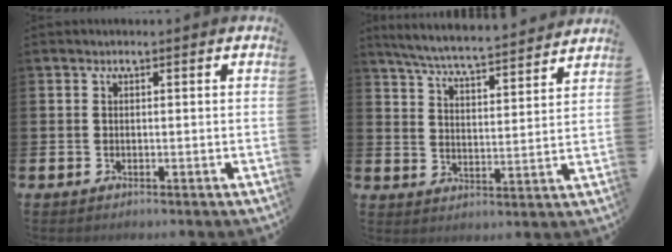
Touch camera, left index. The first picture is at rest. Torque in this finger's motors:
{"motor_torque": [-0.15, -0.99, 0.43, 0.17]}